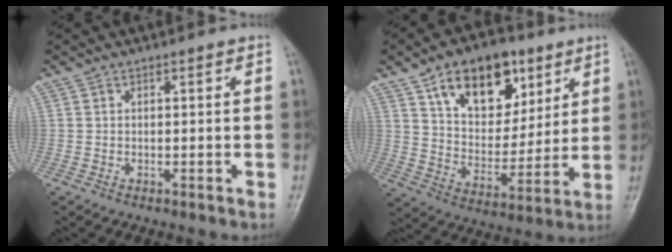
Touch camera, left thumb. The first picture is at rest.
{"total": 17.2, "force": [9.0, 10.5, 10.2], "torque": [-0.111, -0.040, 0.157]}